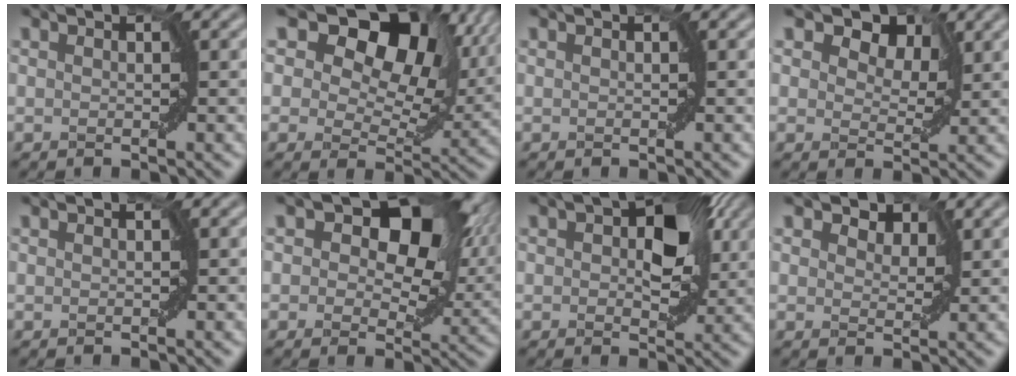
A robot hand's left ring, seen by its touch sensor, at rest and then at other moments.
{"total": 13.5, "force": [7.1, 7.8, 8.5], "torque": [-0.125, 0.017, 0.101]}
{"total": 0.0}
{"total": 5.4, "force": [3.1, 3.2, 3.1], "torque": [-0.045, 0.001, 0.034]}
{"total": 0.0}
{"total": 11.4, "force": [4.6, 6.6, 8.0], "torque": [-0.099, 0.006, 0.065]}
{"total": 7.2, "force": [1.8, 4.0, 5.7], "torque": [-0.071, 0.008, 0.023]}
{"total": 2.7, "force": [1.8, 1.6, 1.3], "torque": [-0.021, 0.000, 0.023]}